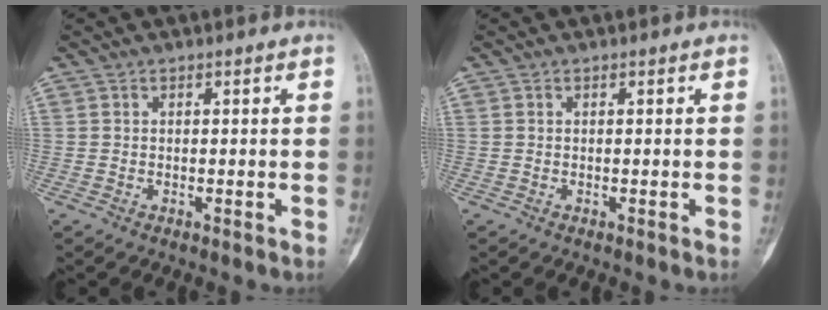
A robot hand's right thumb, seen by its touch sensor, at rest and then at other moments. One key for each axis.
{"total": 0.0}